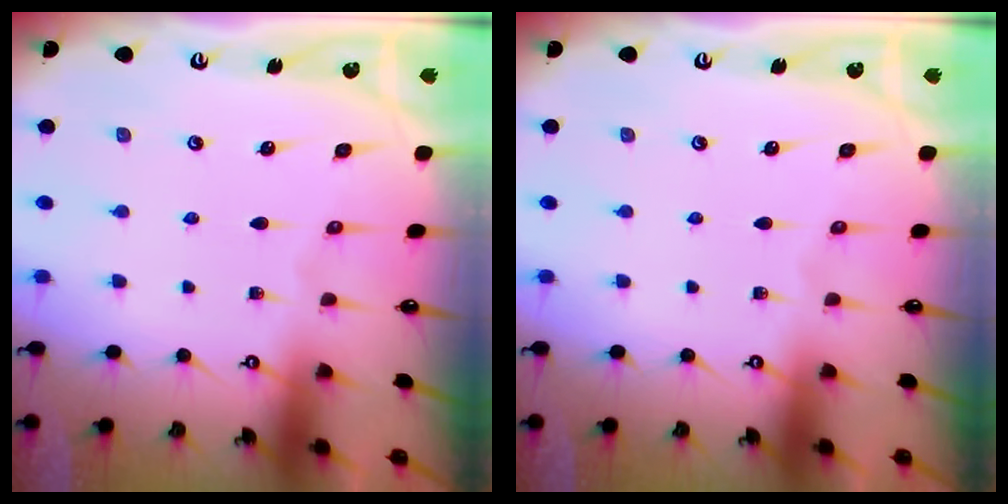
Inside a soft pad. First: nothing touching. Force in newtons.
{"total": 0.0}